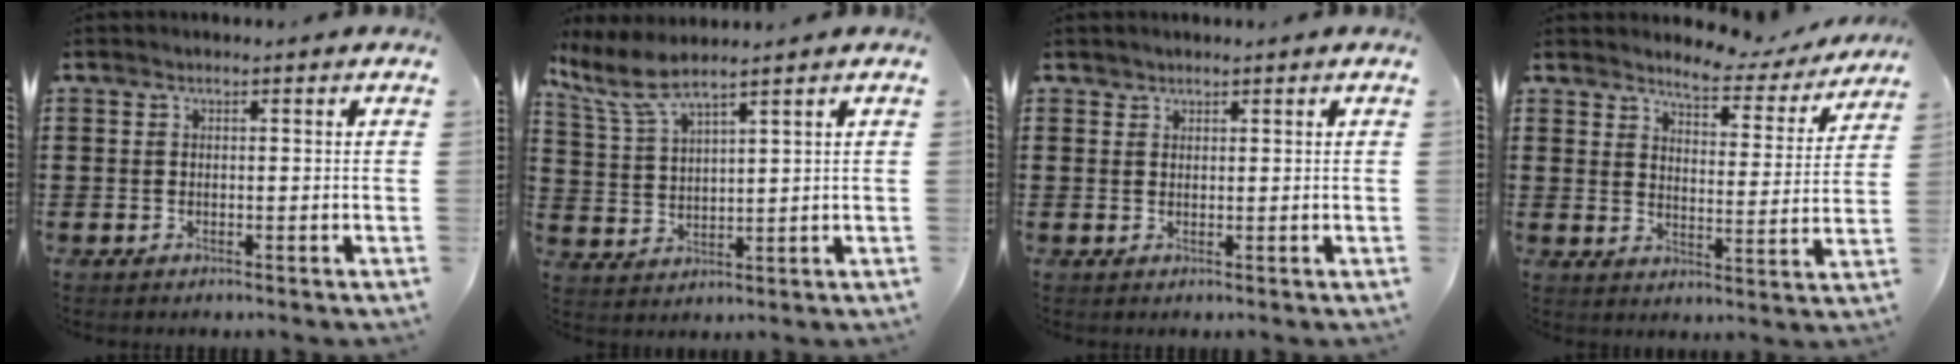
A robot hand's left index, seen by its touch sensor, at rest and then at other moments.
{"total": 6.1, "force": [5.0, 0.9, 3.5], "torque": [-0.086, -0.015, 0.089]}
{"total": 1.1, "force": [1.0, 0.5, 0.1], "torque": [-0.003, 0.001, 0.020]}
{"total": 4.3, "force": [4.1, 0.5, 0.9], "torque": [-0.033, -0.029, 0.066]}